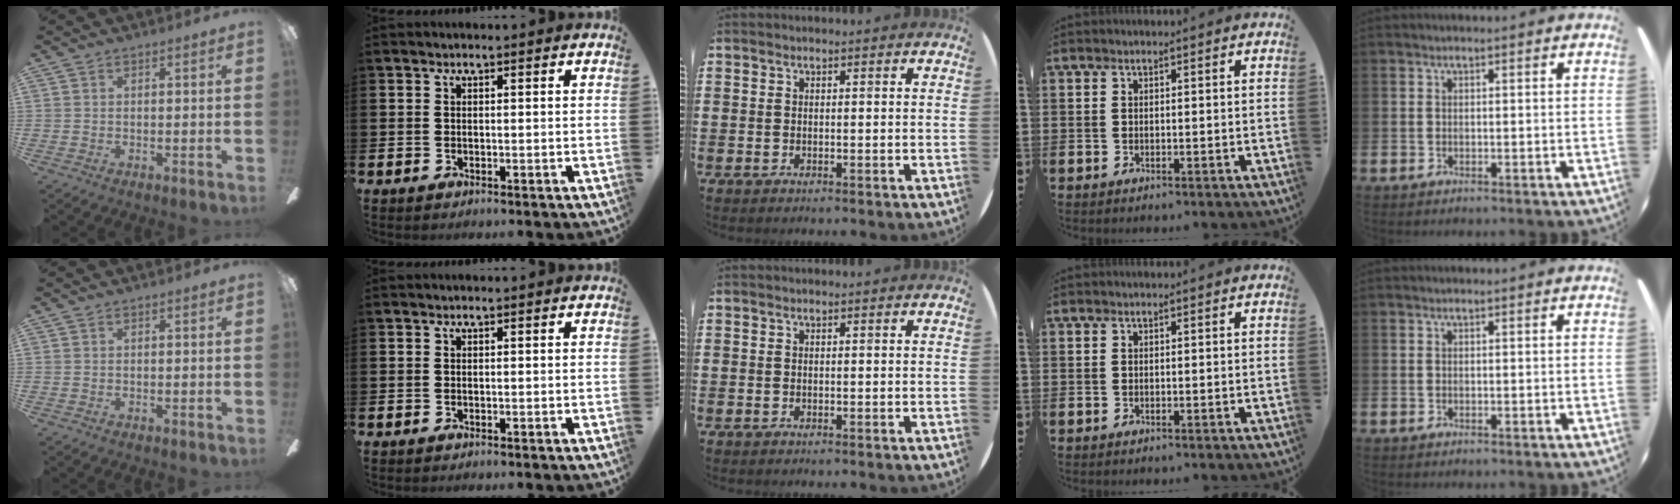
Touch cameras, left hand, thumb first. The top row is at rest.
{}